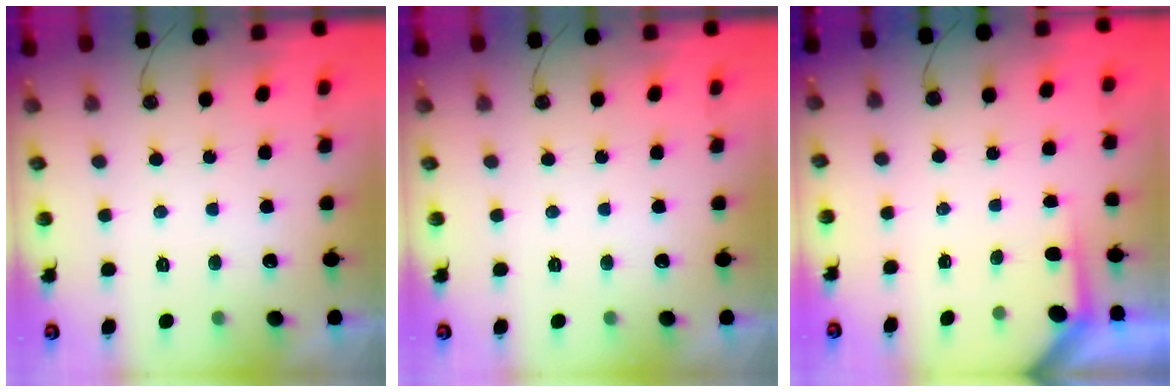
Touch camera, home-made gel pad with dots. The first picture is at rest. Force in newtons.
{"total": 0.0}
{"total": 2.0, "press": 2.0, "slide": 0.2}